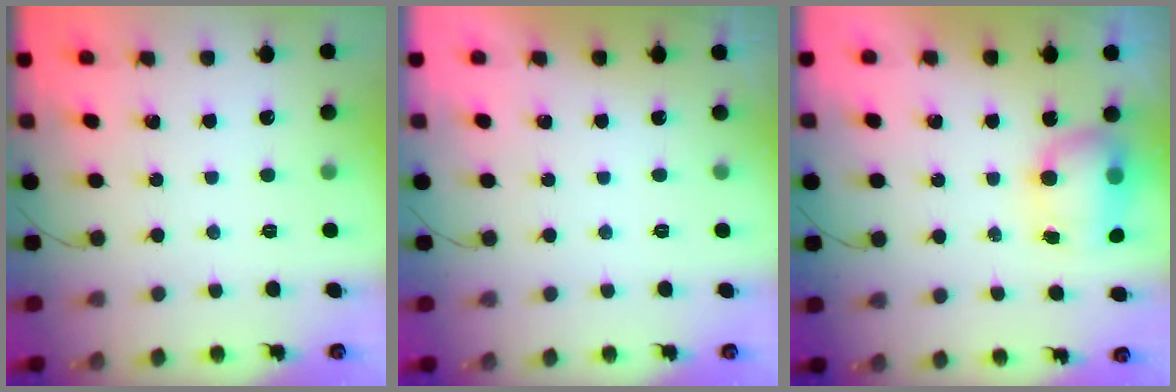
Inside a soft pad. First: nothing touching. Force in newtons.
{"total": 0.0}
{"total": 7.4, "press": 7.3, "slide": 1.0}